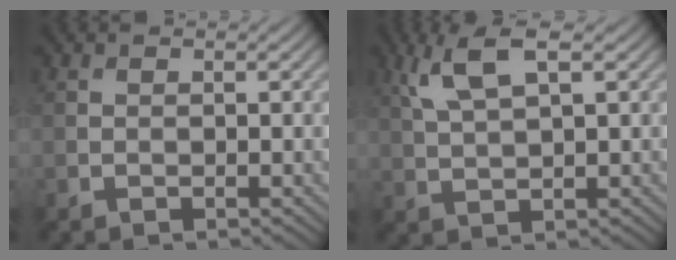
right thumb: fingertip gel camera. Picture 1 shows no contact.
{"total": 5.6, "force": [2.8, 1.5, 4.6], "torque": [-0.111, 0.010, 0.060]}